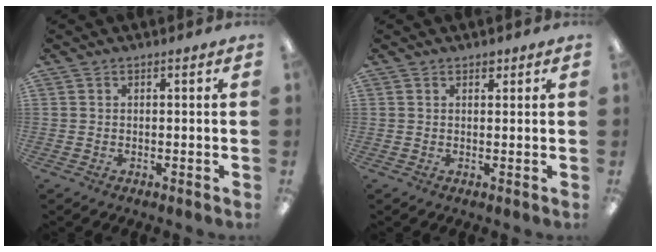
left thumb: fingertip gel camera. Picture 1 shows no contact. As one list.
[{"total": 1.3, "force": [1.1, 0.7, 0.4], "torque": [0.000, -0.002, 0.018]}]